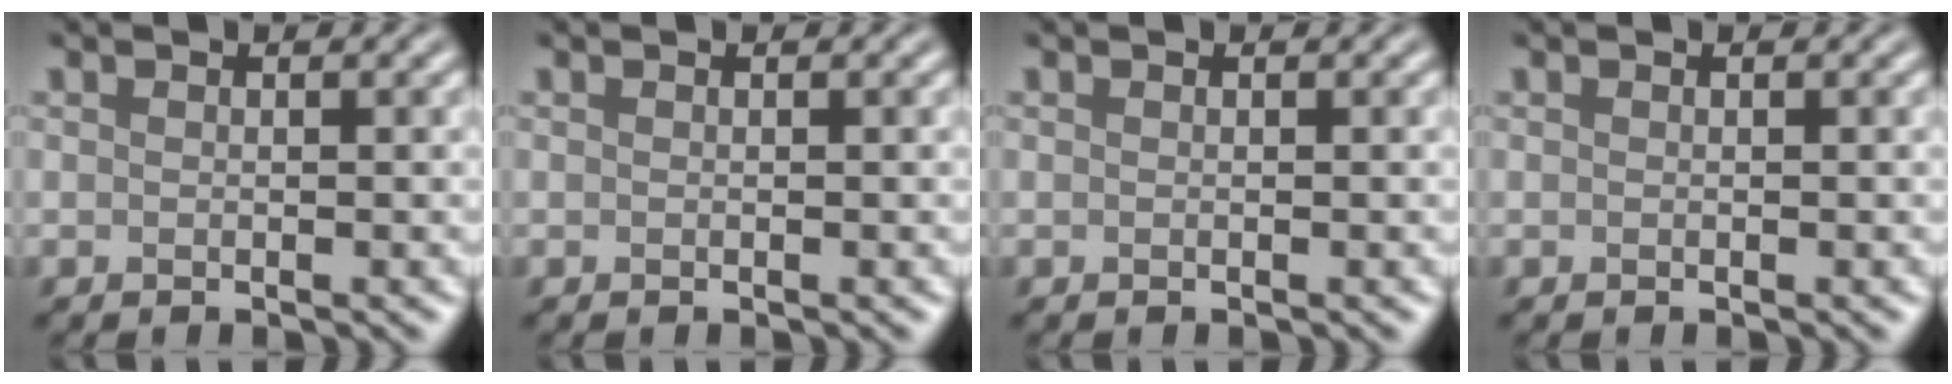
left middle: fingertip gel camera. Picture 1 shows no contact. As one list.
[{"total": 0.0}, {"total": 0.0}, {"total": 0.0}]